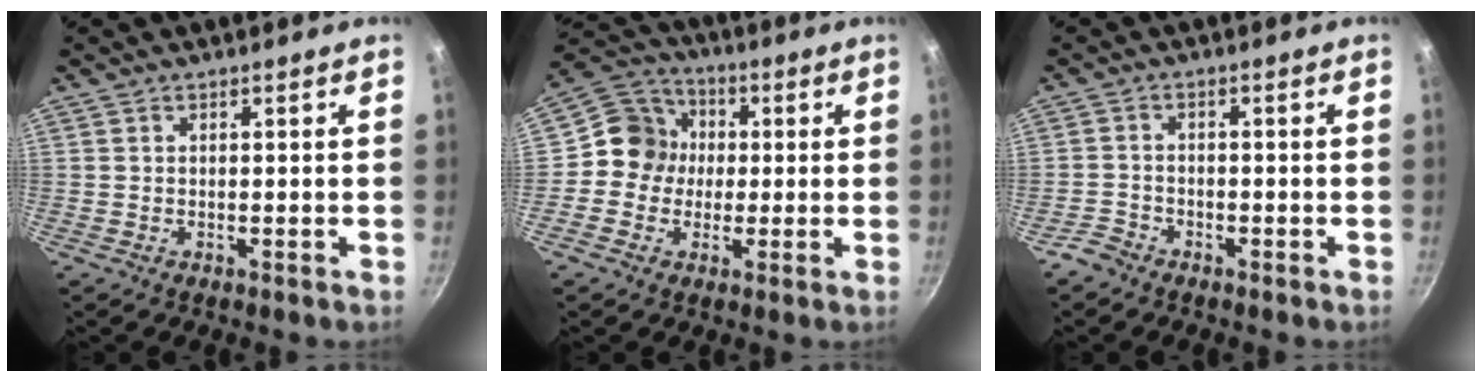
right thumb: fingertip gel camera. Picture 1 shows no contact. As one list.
[{"total": 9.1, "force": [0.0, 8.7, 2.9], "torque": [-0.010, 0.022, -0.024]}, {"total": 2.9, "force": [-2.4, 1.6, 0.6], "torque": [-0.013, 0.025, -0.045]}]